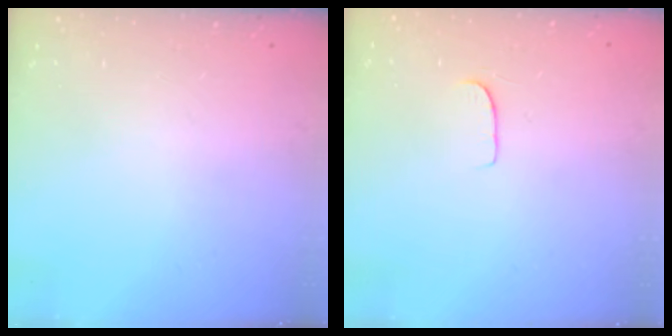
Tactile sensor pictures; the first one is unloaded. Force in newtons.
{"total": 5.8, "press": 5.8, "slide": 0.3}